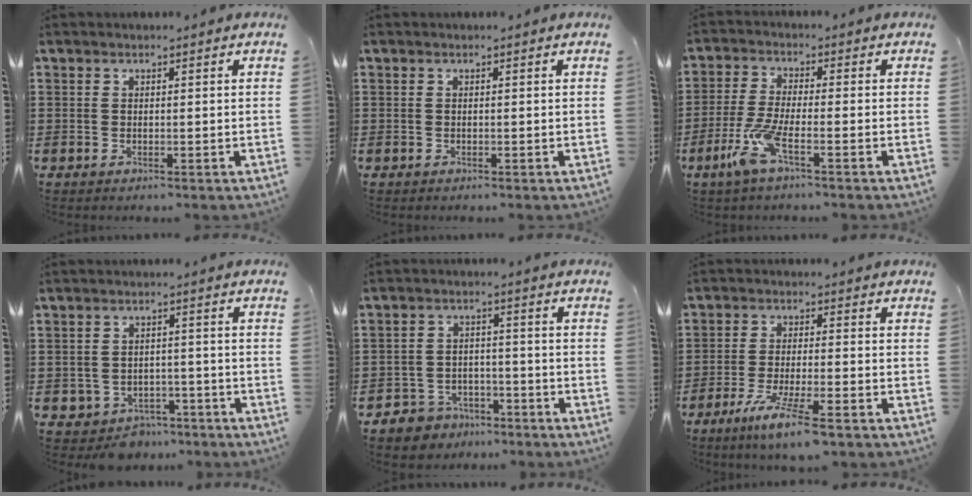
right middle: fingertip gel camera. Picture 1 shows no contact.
{"total": 0.0}
{"total": 6.8, "force": [-3.3, 1.1, 5.8], "torque": [-0.142, -0.018, -0.067]}
{"total": 3.4, "force": [-3.0, 1.6, 0.2], "torque": [-0.013, 0.004, -0.064]}
{"total": 4.3, "force": [-4.0, 1.7, 0.1], "torque": [-0.020, 0.007, -0.086]}
{"total": 6.9, "force": [-5.0, 0.4, 4.8], "torque": [-0.100, -0.014, -0.094]}